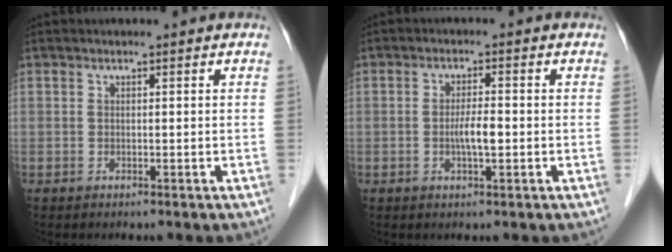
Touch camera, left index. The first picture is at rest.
{"total": 3.2, "force": [-0.7, 0.6, 3.1], "torque": [-0.062, -0.001, -0.013]}